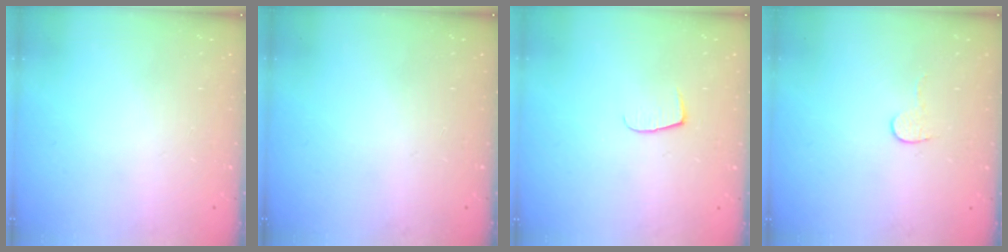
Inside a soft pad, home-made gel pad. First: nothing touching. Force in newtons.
{"total": 0.0}
{"total": 5.3, "press": 5.2, "slide": 0.4}
{"total": 4.0, "press": 4.0, "slide": 0.3}